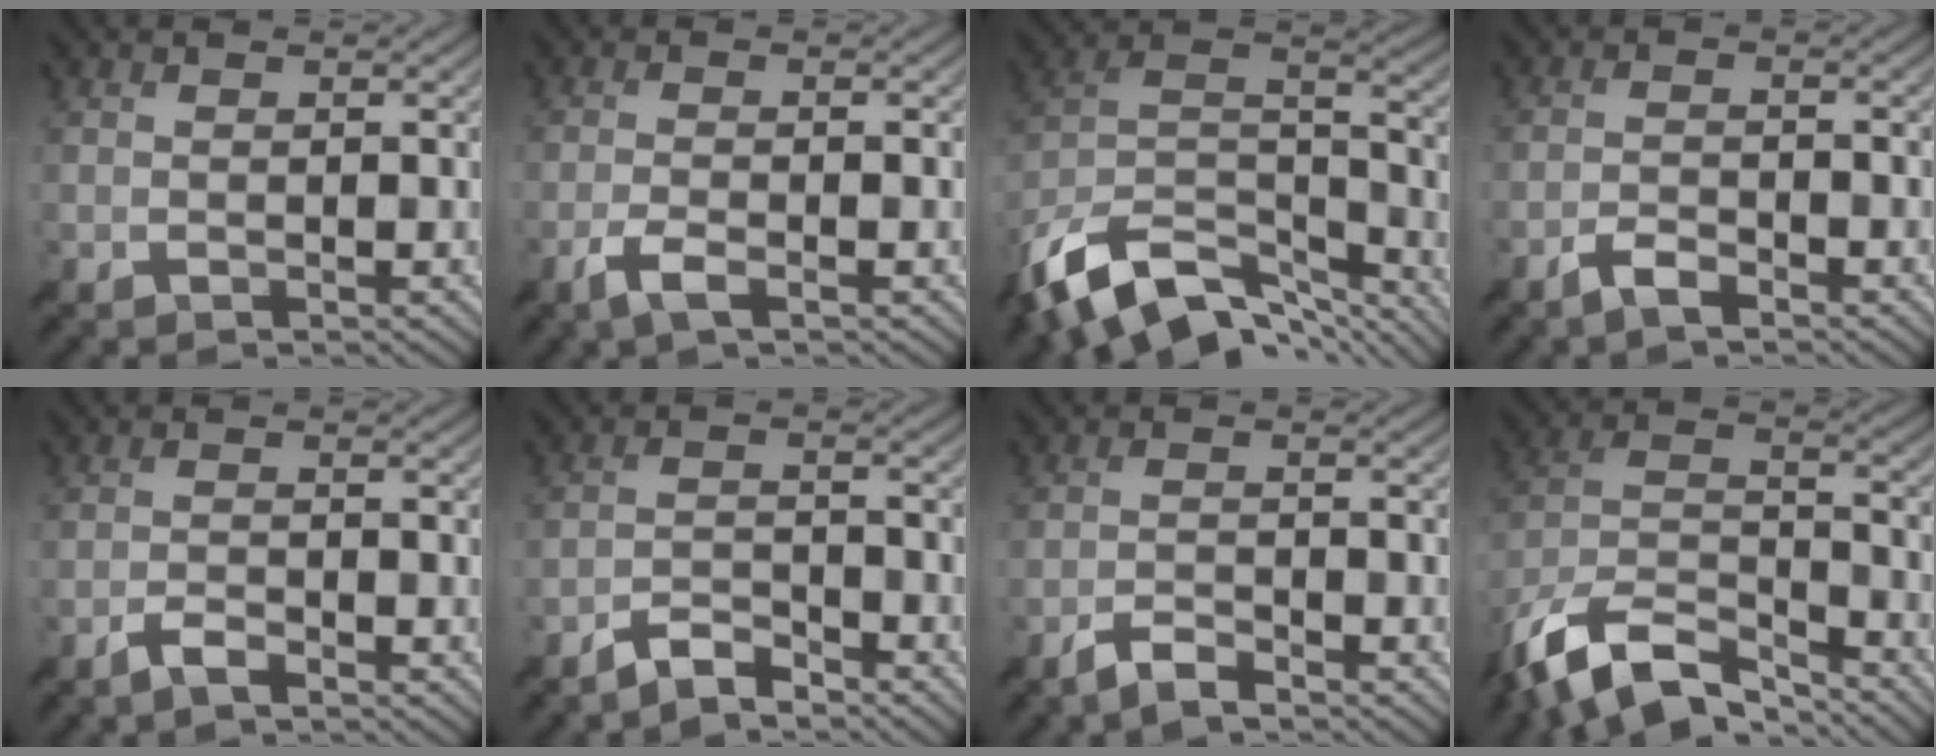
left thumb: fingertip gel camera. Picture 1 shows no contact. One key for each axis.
{"total": 3.1, "fx": -1.7, "fy": 0.7, "fz": 2.5, "tx": -0.048, "ty": 0.002, "tz": -0.041}
{"total": 16.1, "fx": -11.2, "fy": 7.7, "fz": 8.7, "tx": -0.229, "ty": -0.019, "tz": -0.187}
{"total": 2.7, "fx": -2.1, "fy": 0.5, "fz": 1.5, "tx": -0.031, "ty": 0.002, "tz": -0.046}
{"total": 2.2, "fx": -1.8, "fy": 0.4, "fz": 1.3, "tx": -0.026, "ty": 0.003, "tz": -0.039}
{"total": 3.8, "fx": -3.4, "fy": 0.8, "fz": 1.6, "tx": -0.029, "ty": 0.002, "tz": -0.072}
{"total": 3.2, "fx": -2.6, "fy": 0.5, "fz": 1.6, "tx": -0.032, "ty": 0.002, "tz": -0.056}
{"total": 14.1, "fx": -10.8, "fy": 5.0, "fz": 7.6, "tx": -0.172, "ty": -0.008, "tz": -0.207}